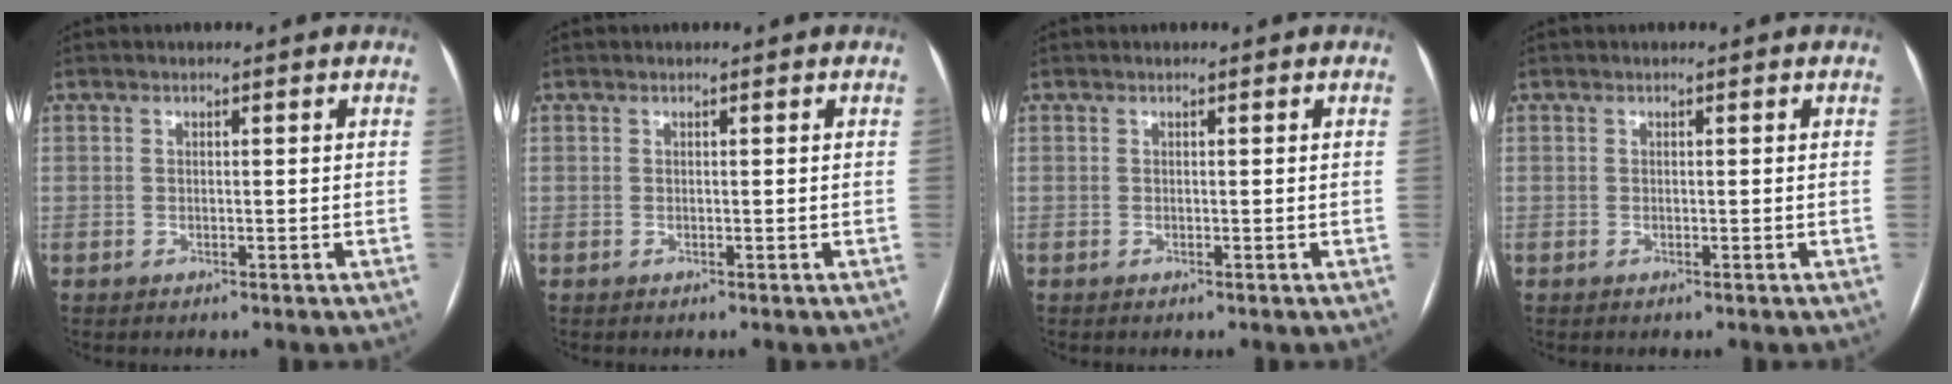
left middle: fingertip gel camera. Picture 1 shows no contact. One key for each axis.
{"total": 0.0}
{"total": 0.0}
{"total": 0.0}